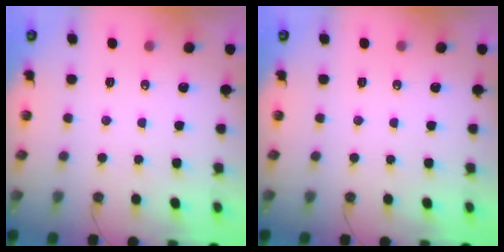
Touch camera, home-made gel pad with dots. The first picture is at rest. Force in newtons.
{"total": 0.0}